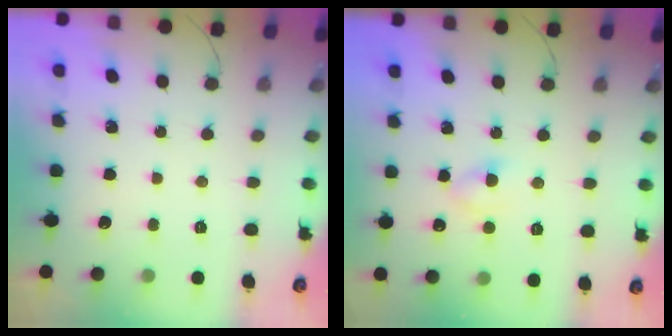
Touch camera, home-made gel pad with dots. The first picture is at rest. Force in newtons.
{"total": 2.9, "press": 2.7, "slide": 1.2}